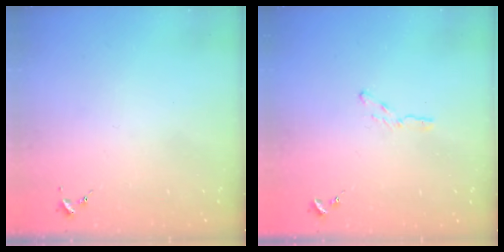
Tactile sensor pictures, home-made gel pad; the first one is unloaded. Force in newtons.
{"total": 3.1, "press": 3.1, "slide": 0.3}